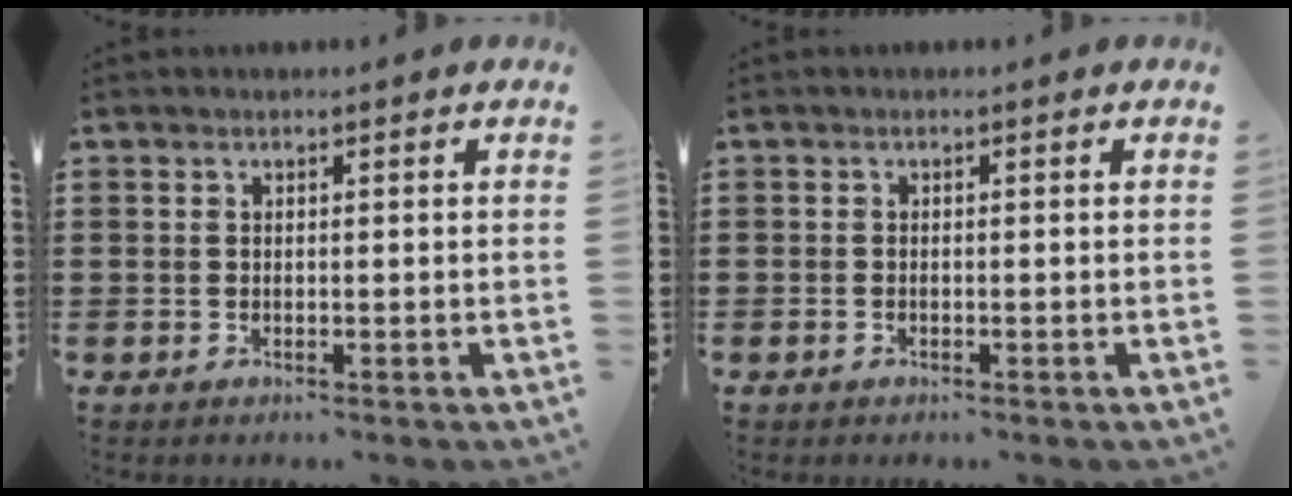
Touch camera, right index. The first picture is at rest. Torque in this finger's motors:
{"motor_torque": [0.10, 0.34, -0.01, 0.00]}